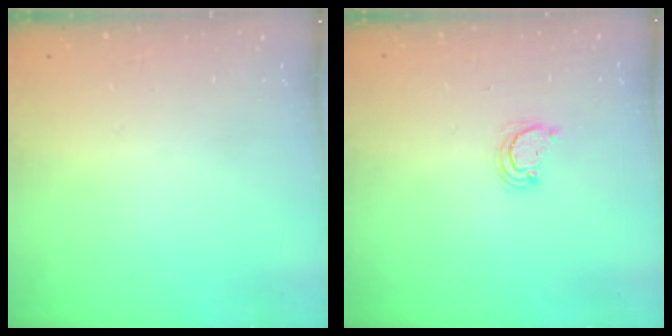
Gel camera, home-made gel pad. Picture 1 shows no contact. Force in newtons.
{"total": 3.0, "press": 3.0, "slide": 0.2}